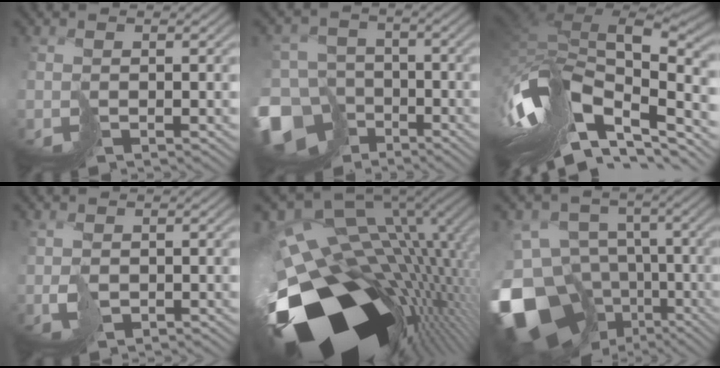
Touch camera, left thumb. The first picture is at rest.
{"total": 16.1, "force": [-8.5, 11.8, 7.0], "torque": [-0.184, -0.059, -0.148]}
{"total": 17.0, "force": [-5.8, 8.7, 13.5], "torque": [-0.315, -0.013, -0.095]}
{"total": 2.8, "force": [-0.1, 2.0, 2.0], "torque": [-0.050, -0.006, 0.000]}
{"total": 21.7, "force": [-7.7, 12.8, 15.7], "torque": [-0.281, -0.047, -0.080]}
{"total": 19.4, "force": [-9.8, 13.3, 10.1], "torque": [-0.251, -0.027, -0.139]}